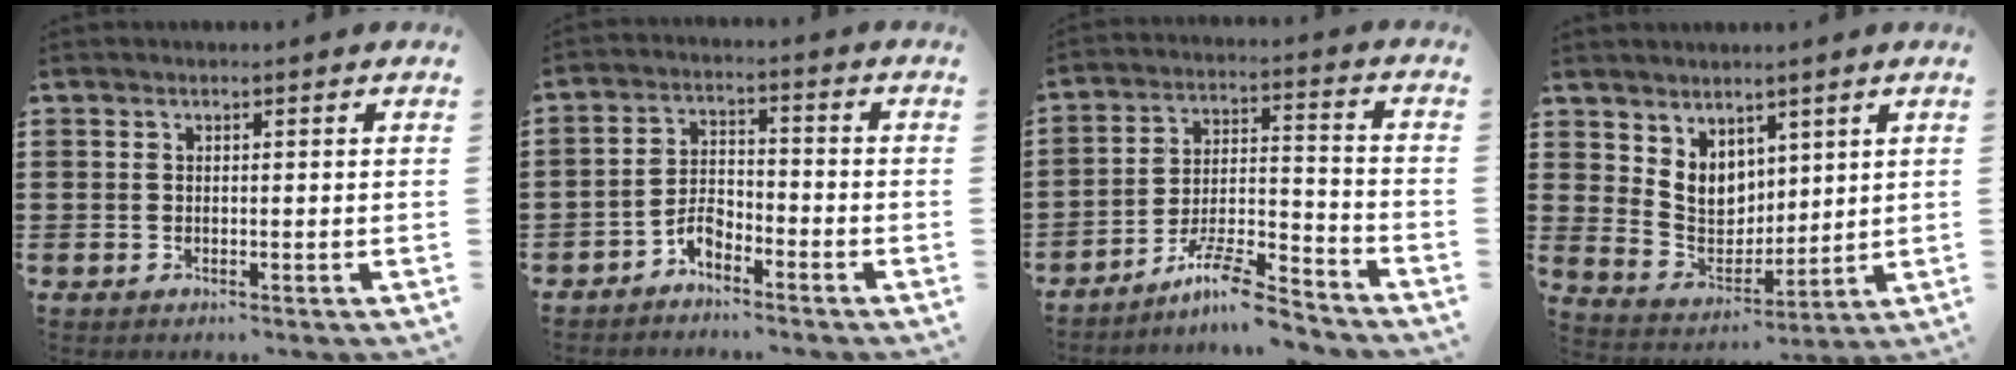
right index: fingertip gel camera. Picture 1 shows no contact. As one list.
[{"total": 3.7, "force": [-2.9, 1.6, 1.6], "torque": [-0.040, 0.006, -0.061]}, {"total": 9.6, "force": [-8.1, 1.3, 4.8], "torque": [-0.087, 0.016, -0.154]}, {"total": 6.2, "force": [3.5, 4.6, 2.2], "torque": [-0.058, -0.008, 0.068]}]